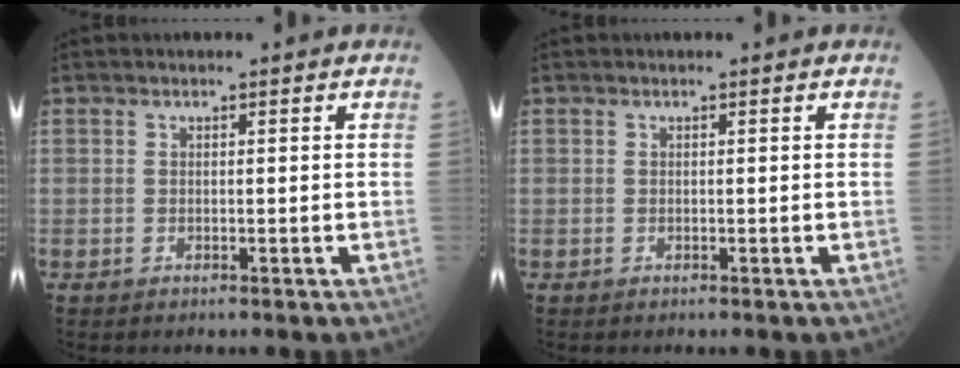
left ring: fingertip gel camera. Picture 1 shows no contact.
{"total": 0.0}